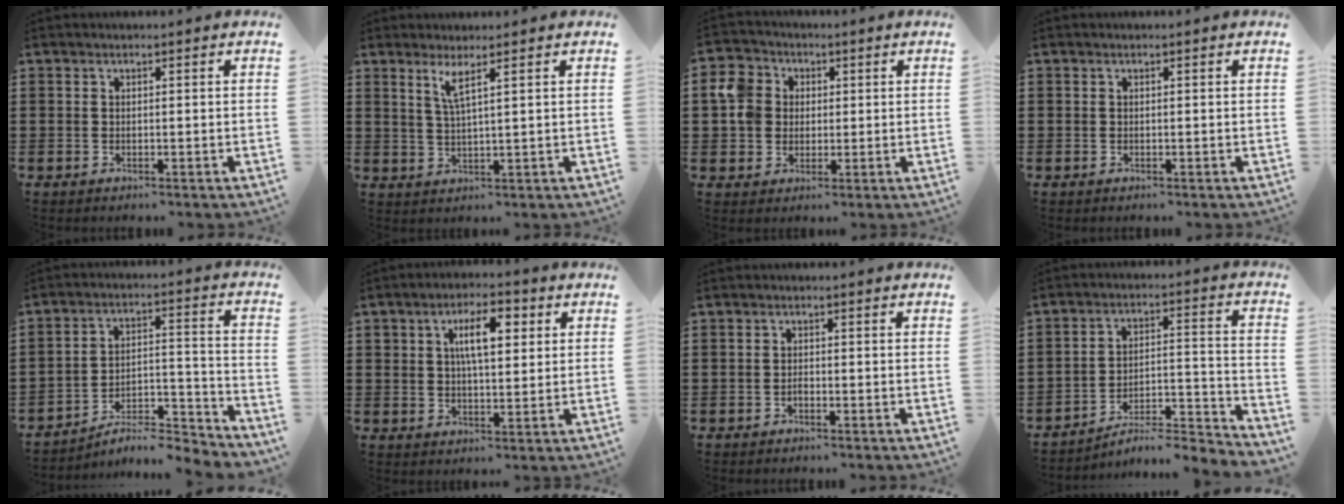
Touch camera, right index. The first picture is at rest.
{"total": 3.0, "force": [1.9, -0.1, 2.4], "torque": [-0.053, -0.004, 0.032]}
{"total": 6.6, "force": [1.0, 6.1, 2.5], "torque": [-0.083, 0.017, 0.016]}
{"total": 0.0}
{"total": 6.7, "force": [-6.2, 1.2, 2.2], "torque": [-0.029, 0.006, -0.120]}
{"total": 6.9, "force": [2.3, 3.1, 5.7], "torque": [-0.105, 0.008, 0.035]}
{"total": 0.9, "force": [-0.6, 0.5, 0.4], "torque": [-0.010, -0.001, -0.012]}
{"total": 4.7, "force": [-4.4, 0.4, 1.6], "torque": [-0.030, -0.016, -0.091]}